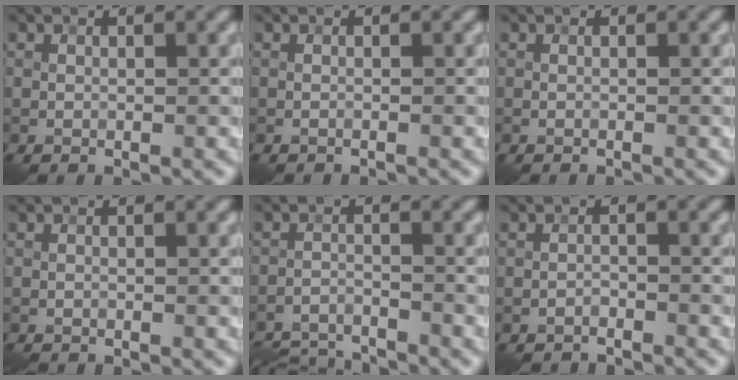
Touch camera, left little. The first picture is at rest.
{"total": 0.7, "force": [-0.7, 0.0, -0.1], "torque": [0.005, -0.002, -0.015]}
{"total": 0.0}
{"total": 0.9, "force": [-0.9, 0.0, 0.0], "torque": [0.001, -0.003, -0.019]}
{"total": 6.8, "force": [-6.6, 1.0, 1.2], "torque": [-0.029, -0.017, -0.111]}
{"total": 1.7, "force": [-1.7, 0.2, 0.1], "torque": [0.003, -0.001, -0.032]}